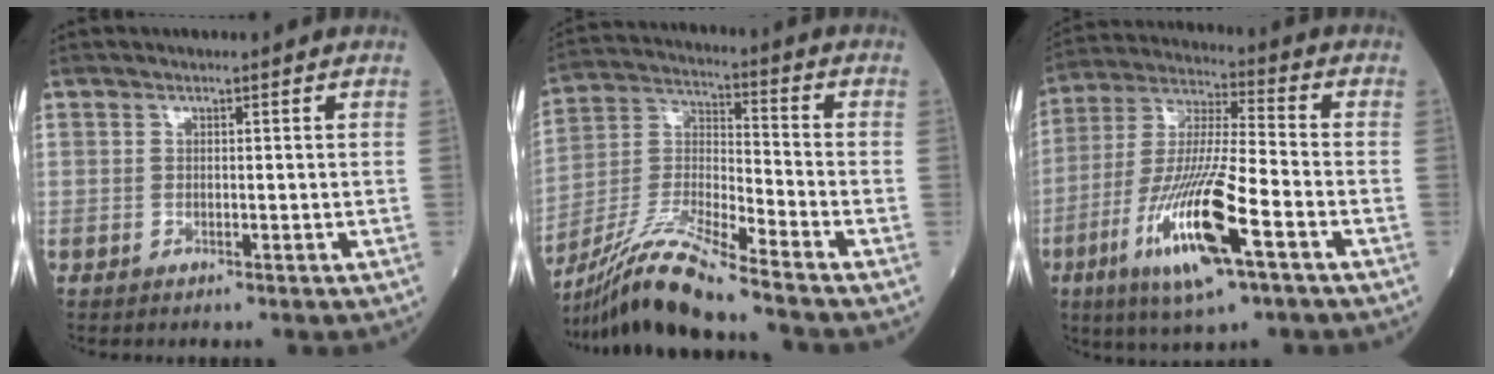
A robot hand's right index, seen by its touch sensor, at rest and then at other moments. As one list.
[{"total": 14.0, "force": [-11.9, -1.0, 7.3], "torque": [-0.153, -0.009, -0.223]}, {"total": 16.8, "force": [-7.1, 1.7, 15.1], "torque": [-0.312, -0.021, -0.125]}]